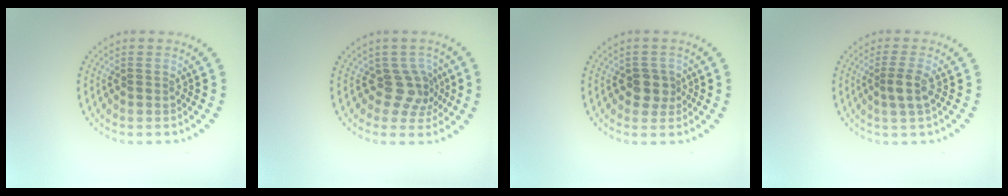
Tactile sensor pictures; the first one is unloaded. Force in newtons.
{"total": 2.7, "press": 2.0, "slide": 1.8}
{"total": 2.0, "press": 1.7, "slide": 0.9}
{"total": 2.0, "press": 1.6, "slide": 1.2}